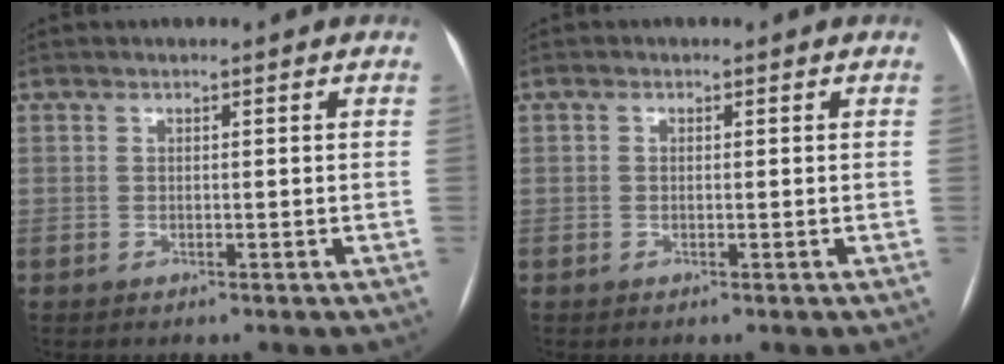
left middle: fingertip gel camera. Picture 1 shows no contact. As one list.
[{"total": 0.7, "force": [0.1, 0.6, 0.4], "torque": [-0.007, 0.004, -0.001]}]